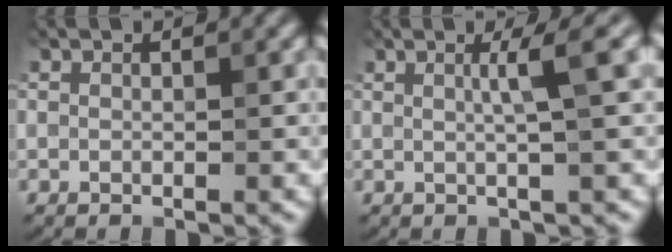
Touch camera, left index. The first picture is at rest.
{"total": 3.1, "force": [0.7, 0.1, 3.0], "torque": [-0.048, 0.014, 0.008]}